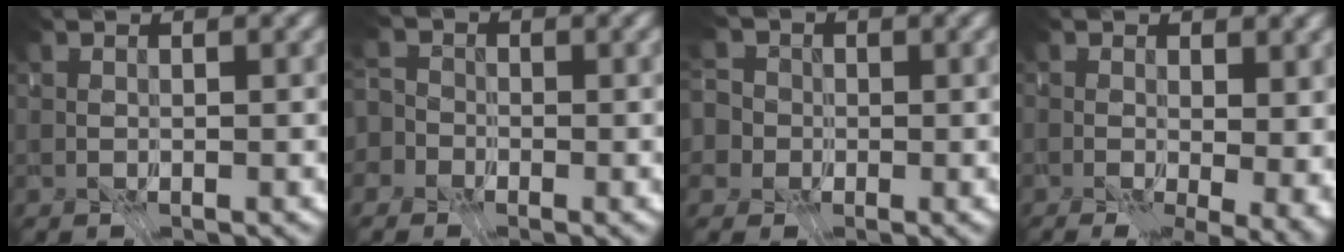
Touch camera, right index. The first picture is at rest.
{"total": 4.5, "force": [0.2, 3.9, 2.3], "torque": [-0.005, 0.008, -0.062]}
{"total": 7.8, "force": [3.8, 5.4, 4.1], "torque": [-0.062, 0.026, 0.023]}
{"total": 6.3, "force": [-0.4, 3.6, 5.2], "torque": [-0.060, -0.032, 0.027]}